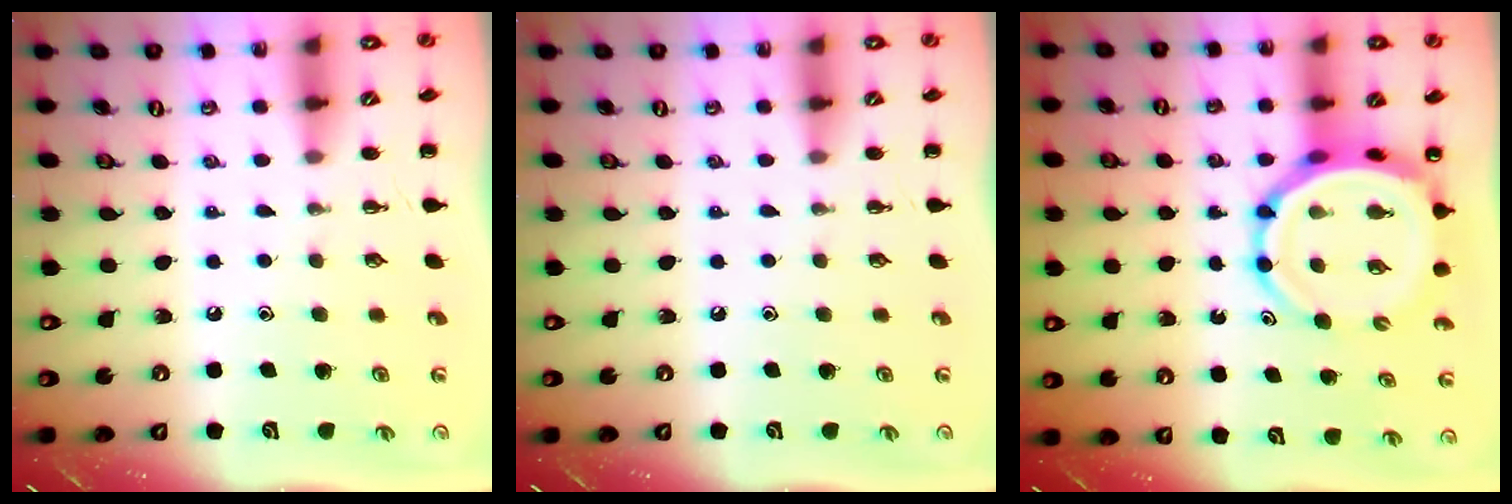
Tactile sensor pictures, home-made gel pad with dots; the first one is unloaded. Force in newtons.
{"total": 0.0}
{"total": 9.1, "press": 8.7, "slide": 2.8}